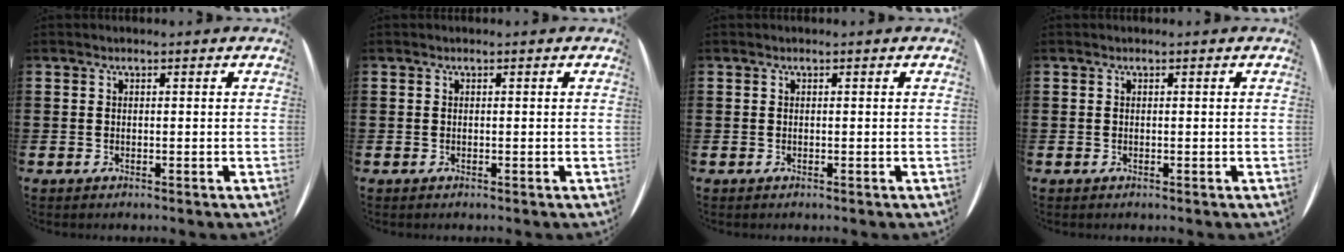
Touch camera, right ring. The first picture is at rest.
{"total": 0.0}
{"total": 0.0}
{"total": 0.0}